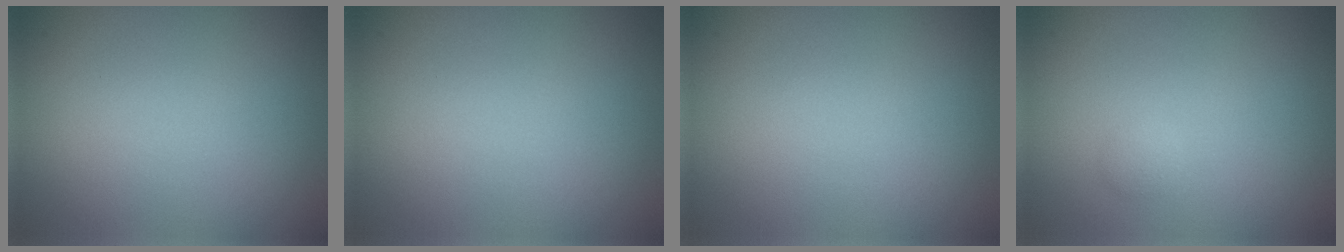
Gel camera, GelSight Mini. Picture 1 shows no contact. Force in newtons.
{"total": 0.0}
{"total": 0.0}
{"total": 0.7, "press": 0.7, "slide": 0.0}